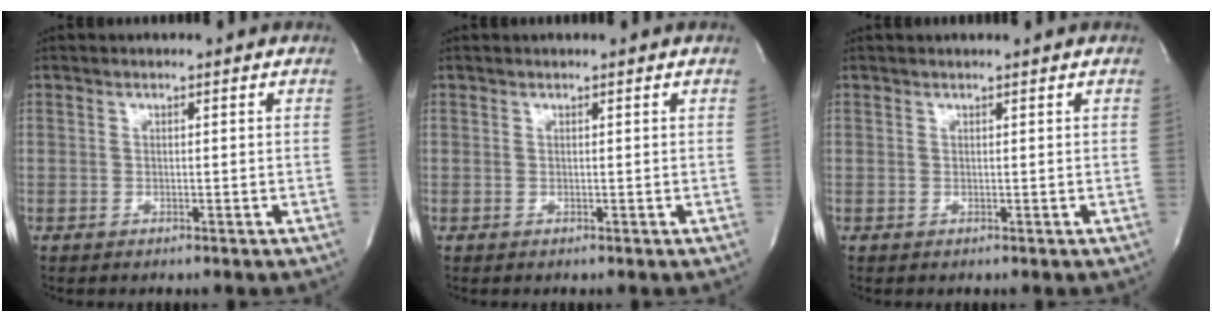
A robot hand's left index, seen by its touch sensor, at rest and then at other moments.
{"total": 0.9, "force": [0.9, -0.1, 0.4], "torque": [-0.006, 0.008, 0.016]}
{"total": 1.8, "force": [1.7, -0.1, 0.8], "torque": [-0.009, 0.013, 0.025]}